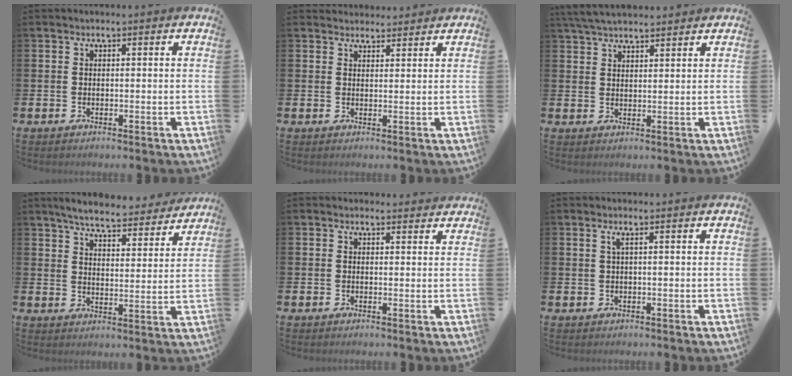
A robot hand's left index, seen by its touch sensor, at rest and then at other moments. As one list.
[{"total": 2.6, "force": [2.5, 0.8, -0.2], "torque": [0.007, -0.012, 0.045]}, {"total": 4.4, "force": [4.2, 0.9, 1.3], "torque": [-0.034, -0.010, 0.078]}, {"total": 5.9, "force": [5.6, 0.8, 1.5], "torque": [-0.039, -0.038, 0.094]}, {"total": 0.9, "force": [0.7, 0.5, 0.1], "torque": [0.005, 0.004, 0.011]}, {"total": 0.9, "force": [0.2, -0.1, 0.8], "torque": [-0.022, 0.003, 0.005]}]